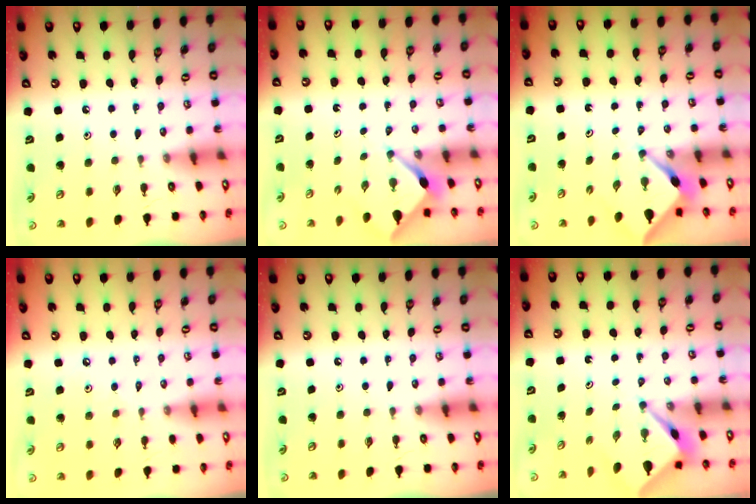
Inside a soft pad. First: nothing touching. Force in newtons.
{"total": 2.5, "press": 2.5, "slide": 0.3}
{"total": 3.0, "press": 3.0, "slide": 0.3}
{"total": 2.3, "press": 2.3, "slide": 0.5}
{"total": 0.0}
{"total": 2.6, "press": 2.6, "slide": 0.1}